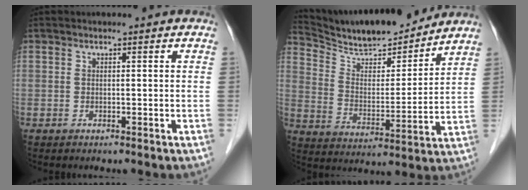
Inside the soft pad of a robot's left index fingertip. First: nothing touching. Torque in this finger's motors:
{"motor_torque": [-0.29, -0.74, 0.20, 0.03]}